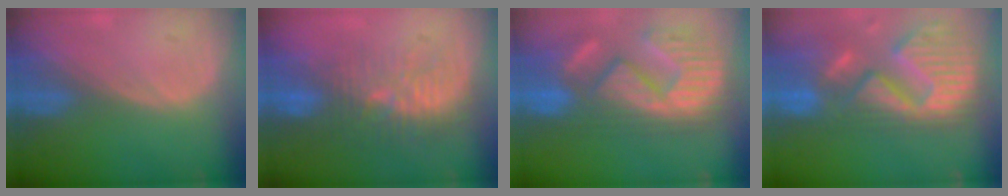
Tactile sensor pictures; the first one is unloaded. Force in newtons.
{"total": 9.5, "press": 9.1, "slide": 2.7}
{"total": 12.7, "press": 11.9, "slide": 4.5}
{"total": 14.4, "press": 12.0, "slide": 7.9}